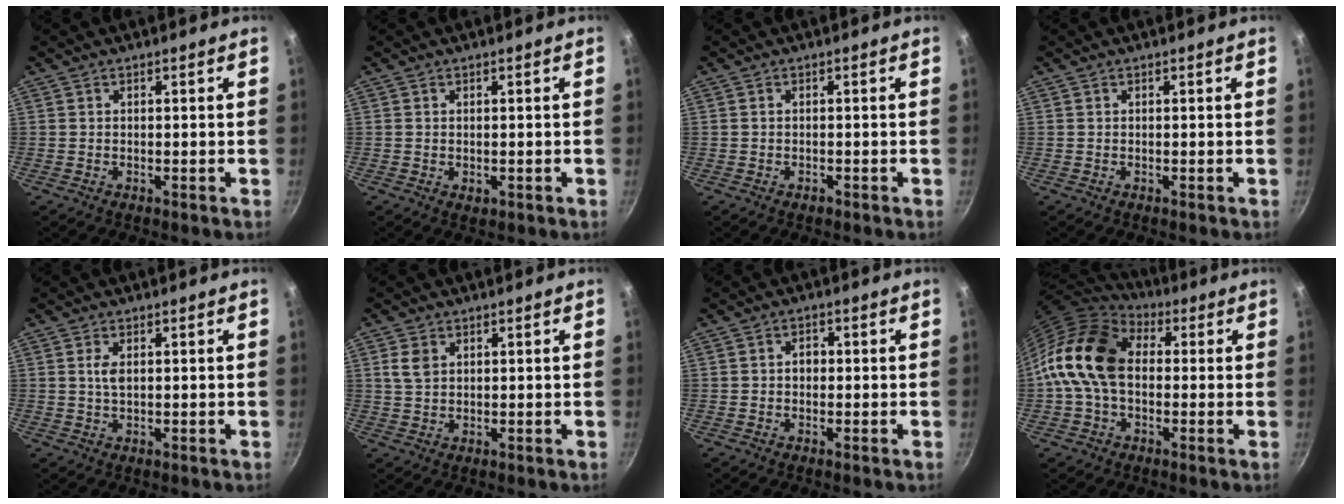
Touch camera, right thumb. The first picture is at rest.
{"total": 1.1, "force": [-0.1, 0.8, 0.7], "torque": [-0.009, -0.002, -0.001]}
{"total": 1.0, "force": [-0.6, 0.6, 0.5], "torque": [-0.009, 0.005, -0.009]}
{"total": 0.0}
{"total": 2.2, "force": [0.5, 1.1, 1.9], "torque": [-0.035, -0.003, 0.011]}
{"total": 3.7, "force": [1.3, 2.7, 2.2], "torque": [-0.036, 0.000, 0.026]}
{"total": 2.2, "force": [-0.1, 1.8, 1.3], "torque": [-0.010, 0.007, -0.005]}
{"total": 15.9, "force": [0.7, 11.0, 11.5], "torque": [-0.192, 0.032, -0.008]}